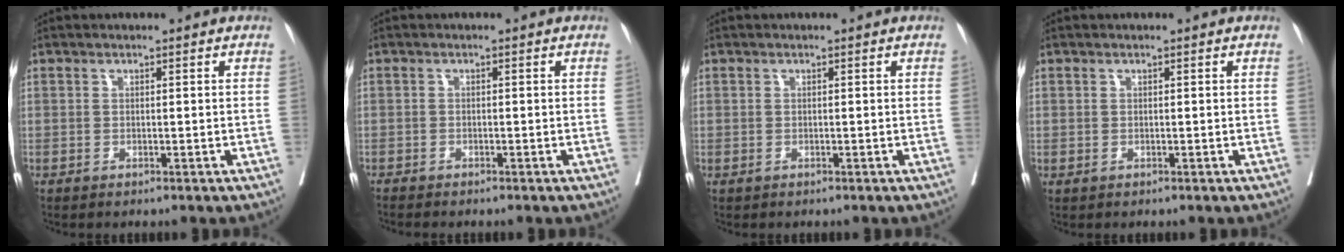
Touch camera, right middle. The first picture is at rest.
{"total": 1.6, "force": [-1.5, 0.2, 0.5], "torque": [-0.009, -0.004, -0.024]}
{"total": 0.0}
{"total": 0.0}